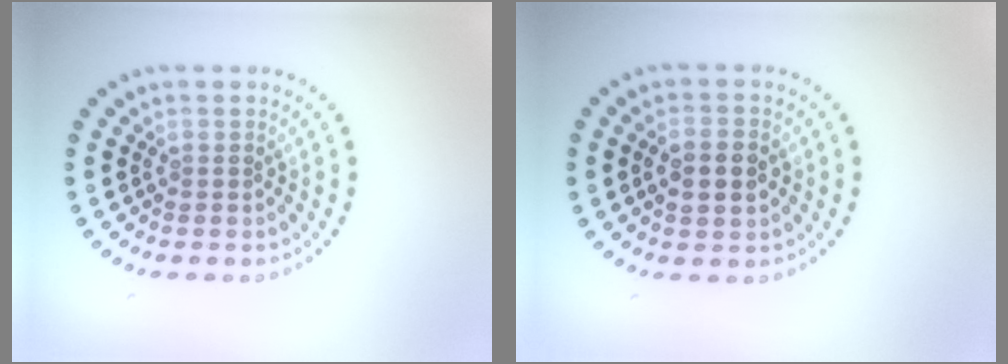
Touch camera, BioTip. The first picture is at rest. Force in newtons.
{"total": 2.8, "press": 2.8, "slide": 0.2}